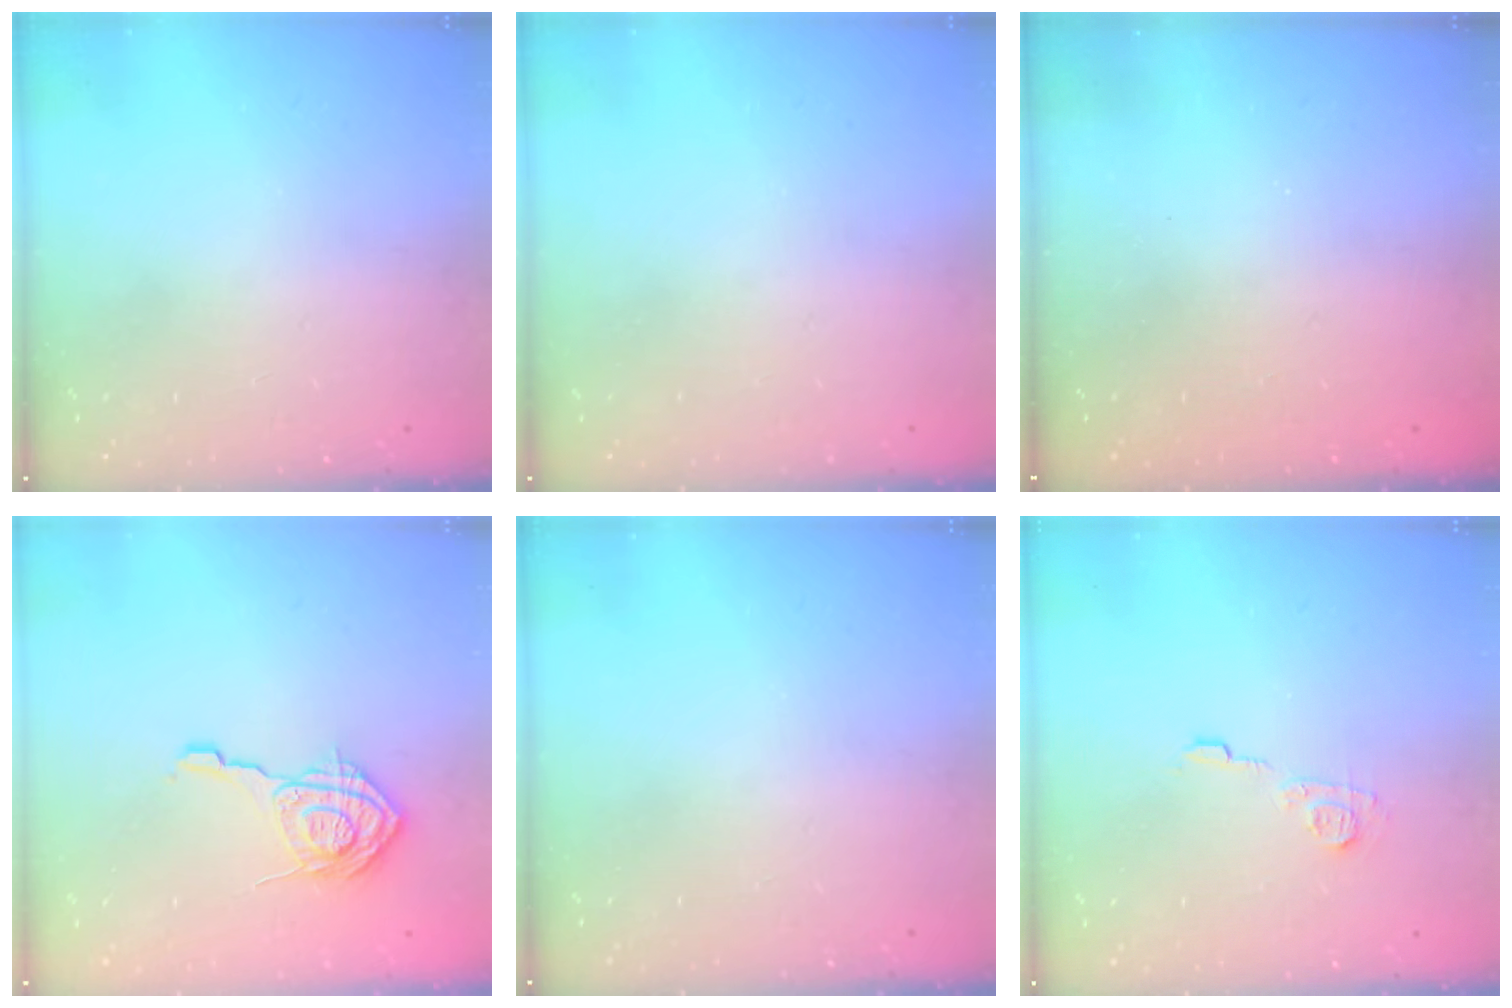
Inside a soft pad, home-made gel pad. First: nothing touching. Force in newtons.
{"total": 0.0}
{"total": 2.2, "press": 2.1, "slide": 0.7}
{"total": 14.9, "press": 14.9, "slide": 0.5}
{"total": 0.0}
{"total": 7.0, "press": 7.0, "slide": 0.6}